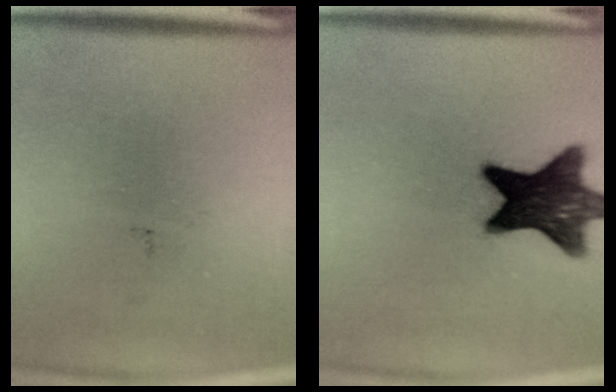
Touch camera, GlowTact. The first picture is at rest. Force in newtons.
{"total": 14.8}